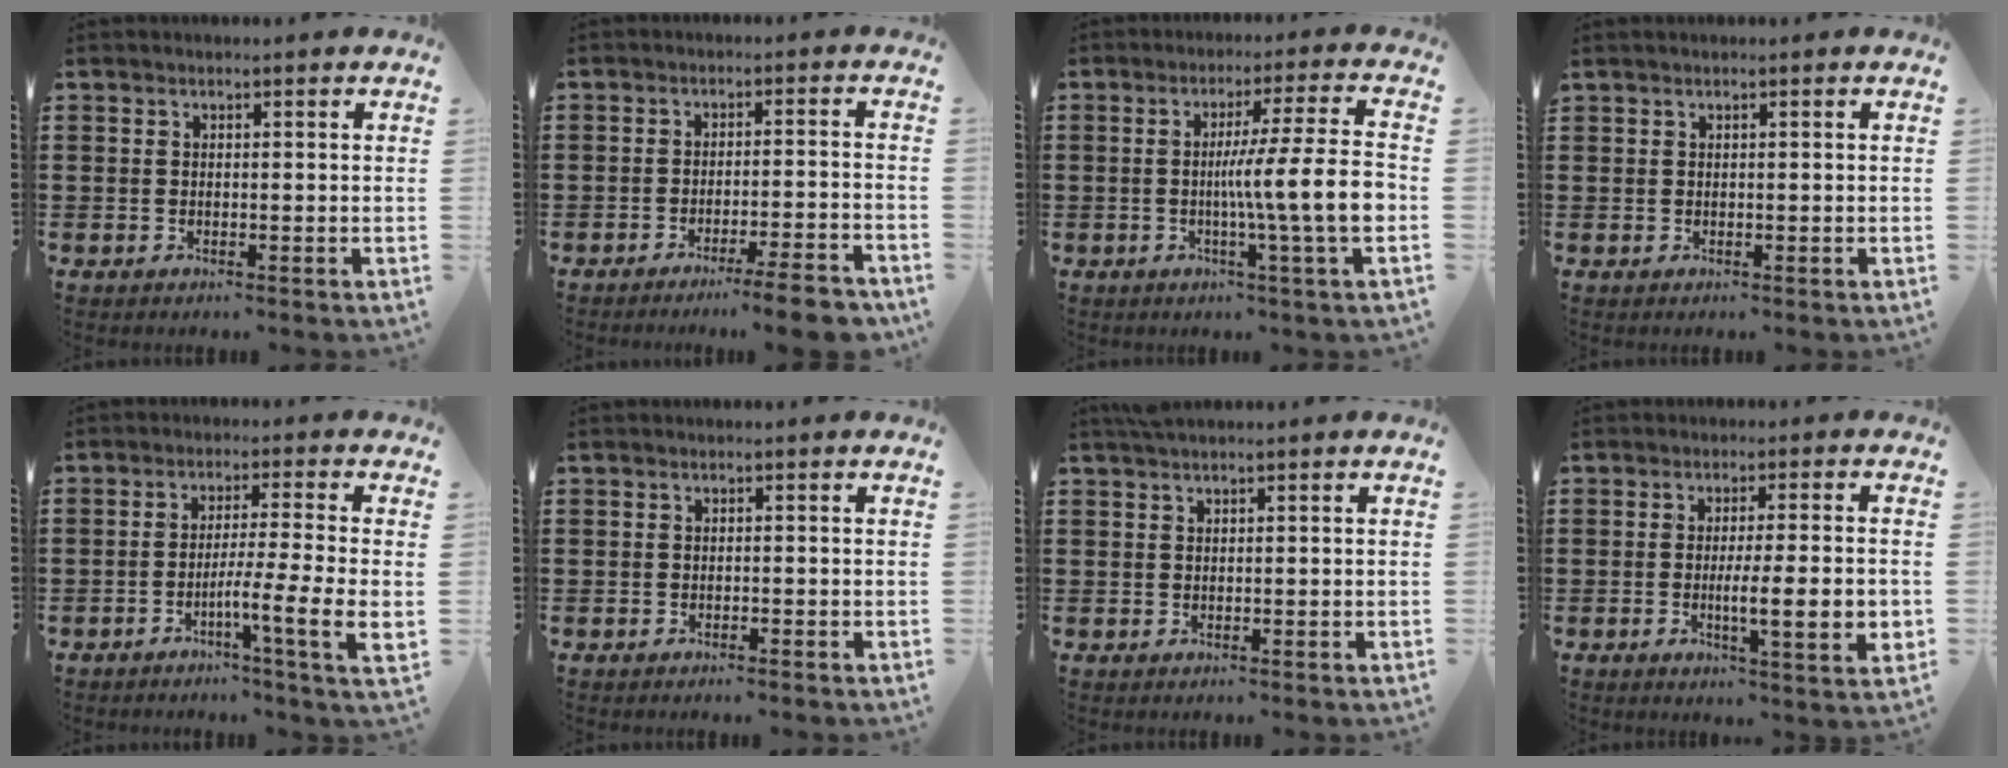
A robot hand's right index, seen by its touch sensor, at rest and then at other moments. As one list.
[{"total": 6.0, "force": [-4.8, -0.3, 3.6], "torque": [-0.056, -0.012, -0.088]}, {"total": 11.1, "force": [-1.4, -0.1, 11.0], "torque": [-0.175, -0.015, -0.032]}, {"total": 0.0}, {"total": 6.4, "force": [-2.4, -0.7, 5.9], "torque": [-0.101, -0.011, -0.043]}, {"total": 0.5, "force": [-0.5, -0.1, 0.2], "torque": [-0.006, -0.004, -0.009]}, {"total": 1.0, "force": [0.8, 0.0, 0.6], "torque": [-0.014, 0.000, 0.014]}, {"total": 7.6, "force": [-1.2, 1.1, 7.4], "torque": [-0.115, -0.009, -0.019]}]